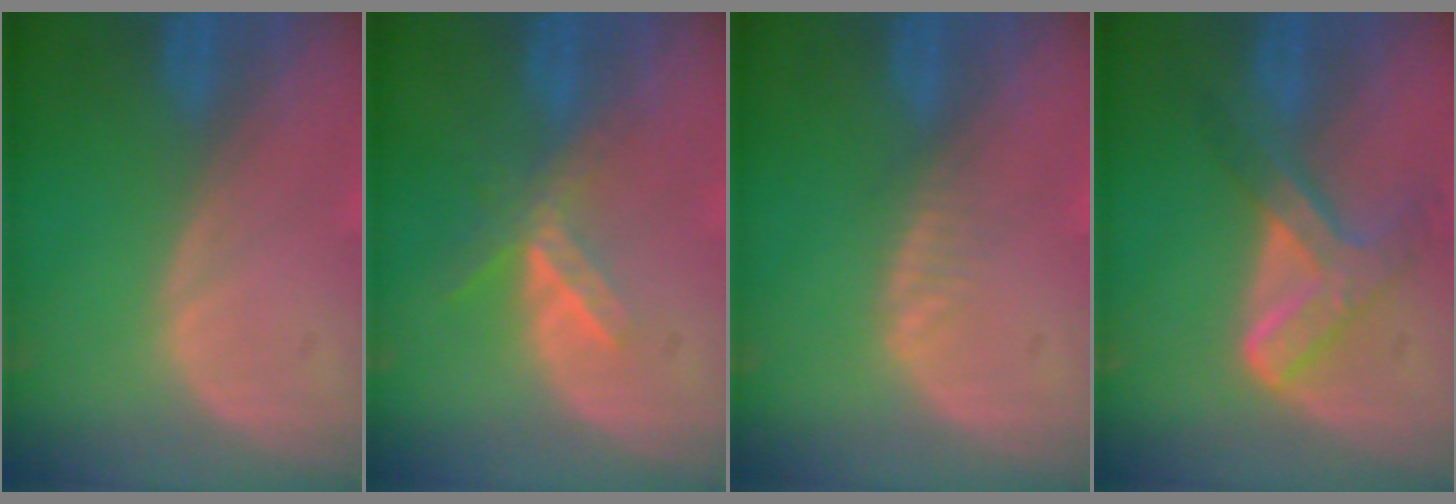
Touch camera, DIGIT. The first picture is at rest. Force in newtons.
{"total": 5.6, "press": 4.9, "slide": 2.7}
{"total": 1.6, "press": 1.6, "slide": 0.1}
{"total": 7.2, "press": 6.2, "slide": 3.8}